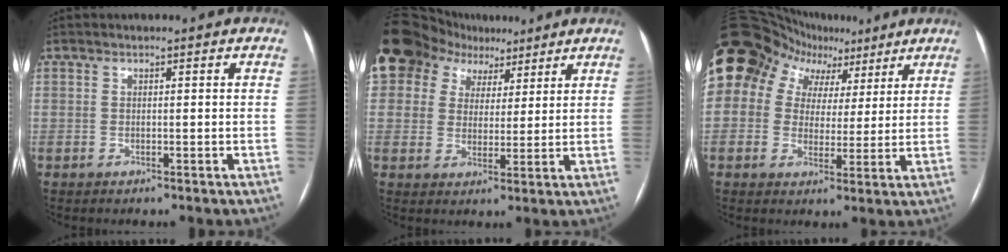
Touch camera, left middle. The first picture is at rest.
{"total": 20.0, "force": [12.0, 14.4, 7.1], "torque": [-0.212, 0.075, 0.217]}
{"total": 20.1, "force": [11.0, 14.9, 7.9], "torque": [-0.188, 0.088, 0.183]}